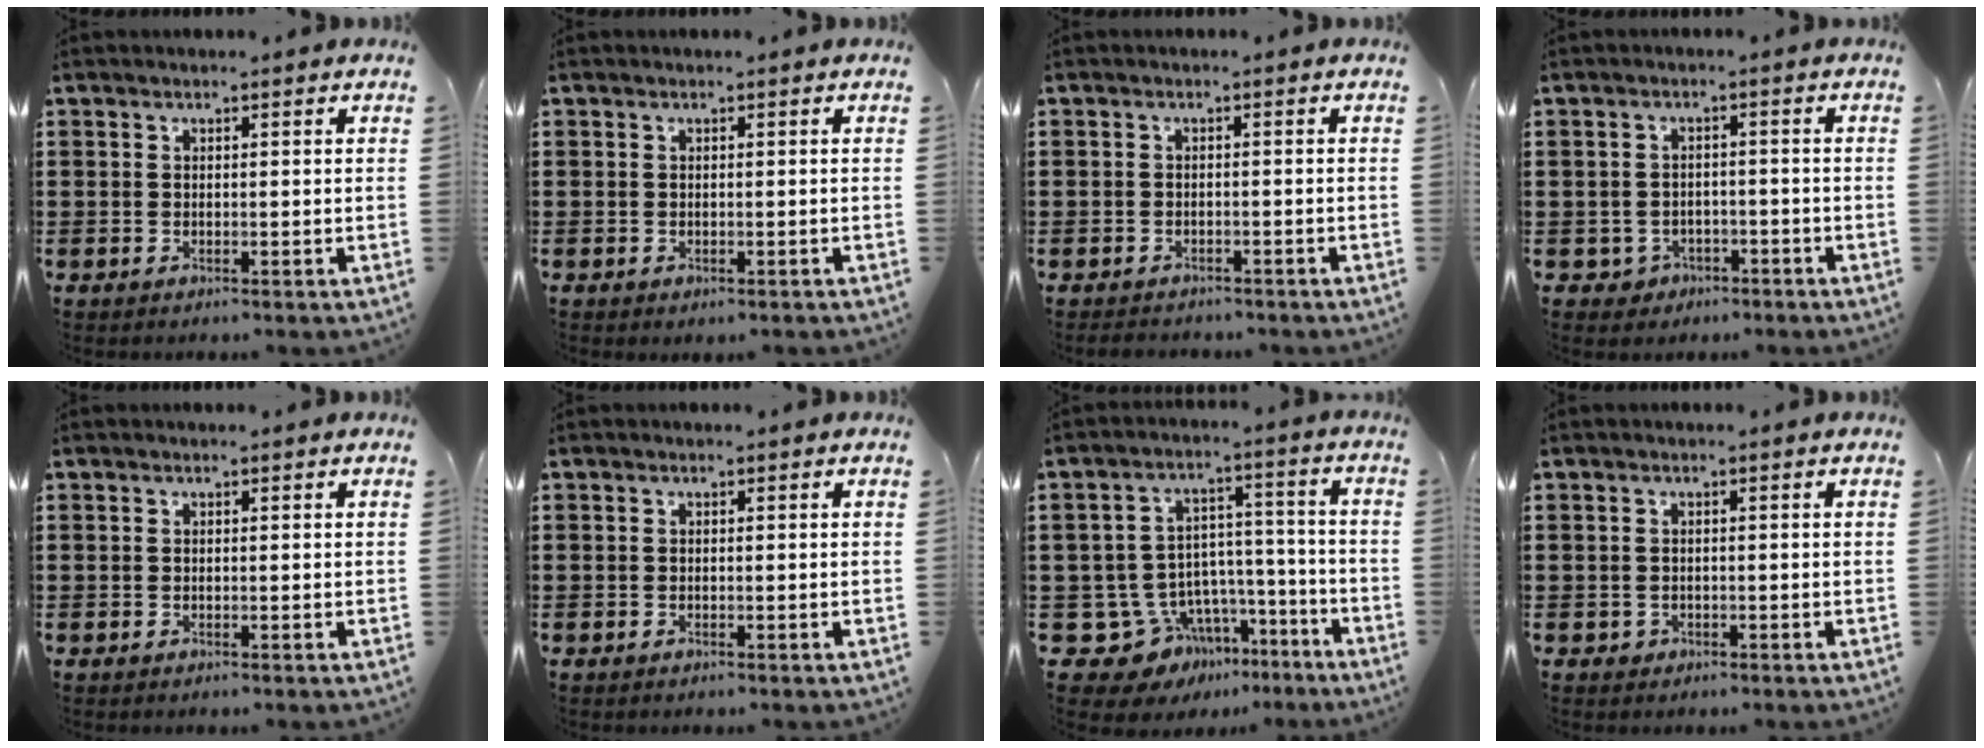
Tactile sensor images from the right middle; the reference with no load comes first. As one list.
[{"total": 0.0}, {"total": 1.4, "force": [-1.4, 0.3, -0.1], "torque": [-0.003, 0.002, -0.032]}, {"total": 2.1, "force": [-1.6, 1.4, 0.2], "torque": [-0.013, 0.001, -0.037]}, {"total": 0.0}, {"total": 0.0}, {"total": 9.2, "force": [-6.0, 6.9, 1.7], "torque": [-0.061, 0.014, -0.105]}, {"total": 0.7, "force": [-0.3, 0.6, 0.2], "torque": [-0.006, 0.005, -0.007]}]